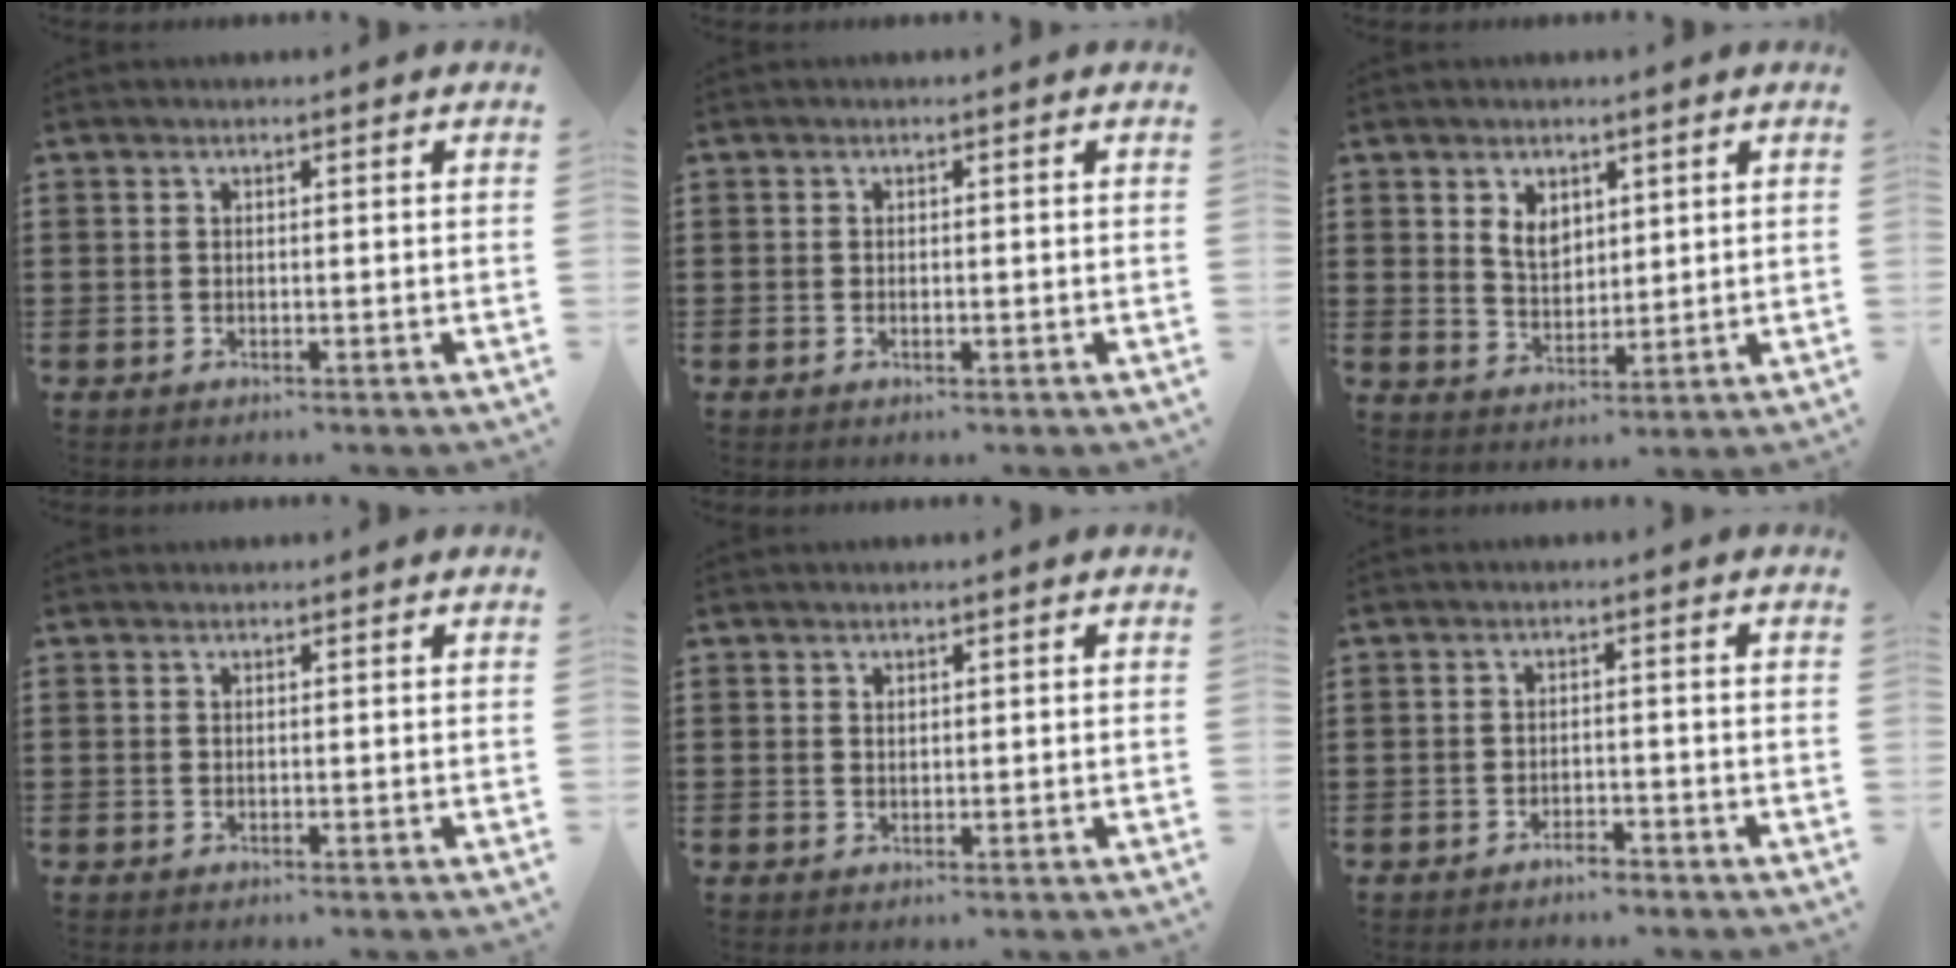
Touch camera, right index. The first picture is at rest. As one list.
[{"total": 0.8, "force": [-0.2, 0.1, 0.7], "torque": [-0.016, -0.007, -0.001]}, {"total": 4.1, "force": [2.0, 2.9, 2.1], "torque": [-0.043, 0.007, 0.034]}, {"total": 0.0}, {"total": 0.9, "force": [0.7, 0.5, 0.1], "torque": [-0.004, 0.001, 0.014]}, {"total": 2.0, "force": [-1.8, 0.4, 0.6], "torque": [-0.015, 0.000, -0.036]}]